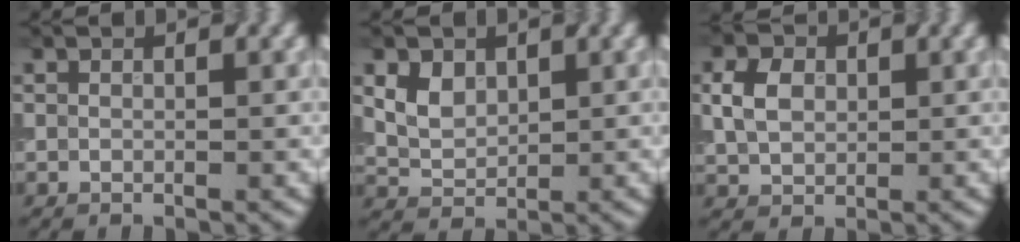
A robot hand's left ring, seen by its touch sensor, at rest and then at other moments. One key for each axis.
{"total": 3.1, "fx": 1.3, "fy": 2.2, "fz": 1.8, "tx": -0.045, "ty": 0.006, "tz": 0.033}
{"total": 3.3, "fx": 0.5, "fy": 2.5, "fz": 2.2, "tx": -0.052, "ty": 0.011, "tz": 0.014}